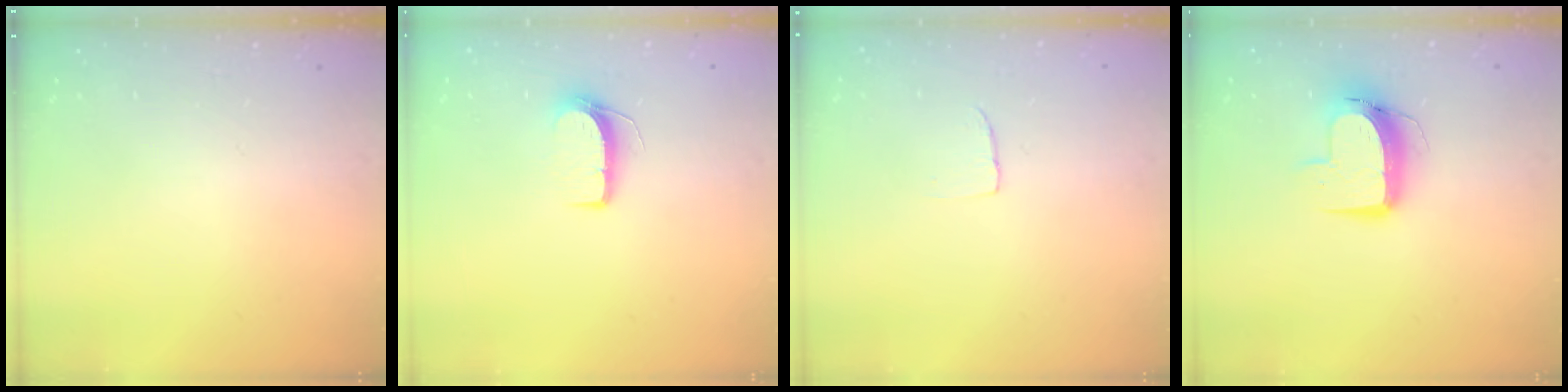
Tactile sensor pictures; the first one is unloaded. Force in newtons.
{"total": 7.0, "press": 7.0, "slide": 0.6}
{"total": 2.4, "press": 2.4, "slide": 0.1}
{"total": 10.4, "press": 10.4, "slide": 1.1}